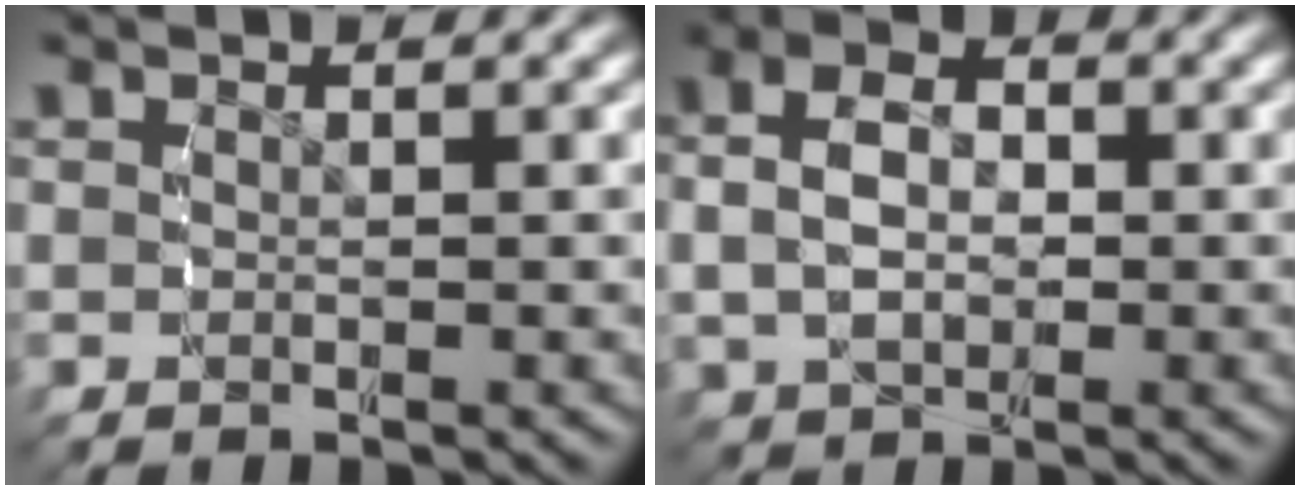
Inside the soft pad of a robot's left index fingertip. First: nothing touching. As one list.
[{"total": 5.6, "force": [0.5, 4.0, 3.9], "torque": [-0.079, -0.006, 0.013]}]